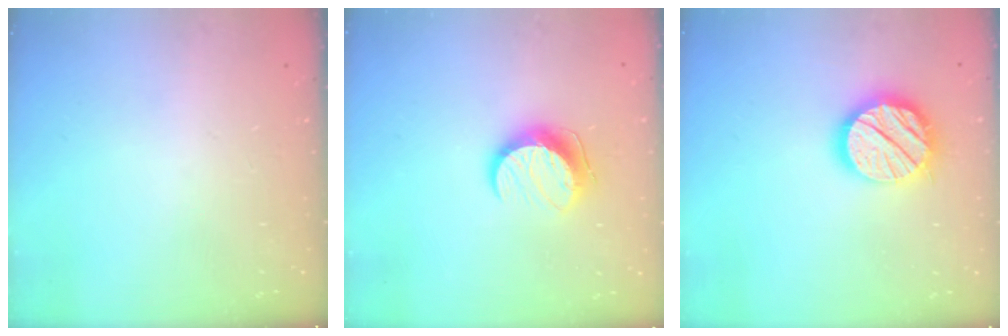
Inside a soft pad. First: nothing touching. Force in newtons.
{"total": 11.6, "press": 11.6, "slide": 0.5}
{"total": 16.3, "press": 16.1, "slide": 2.4}